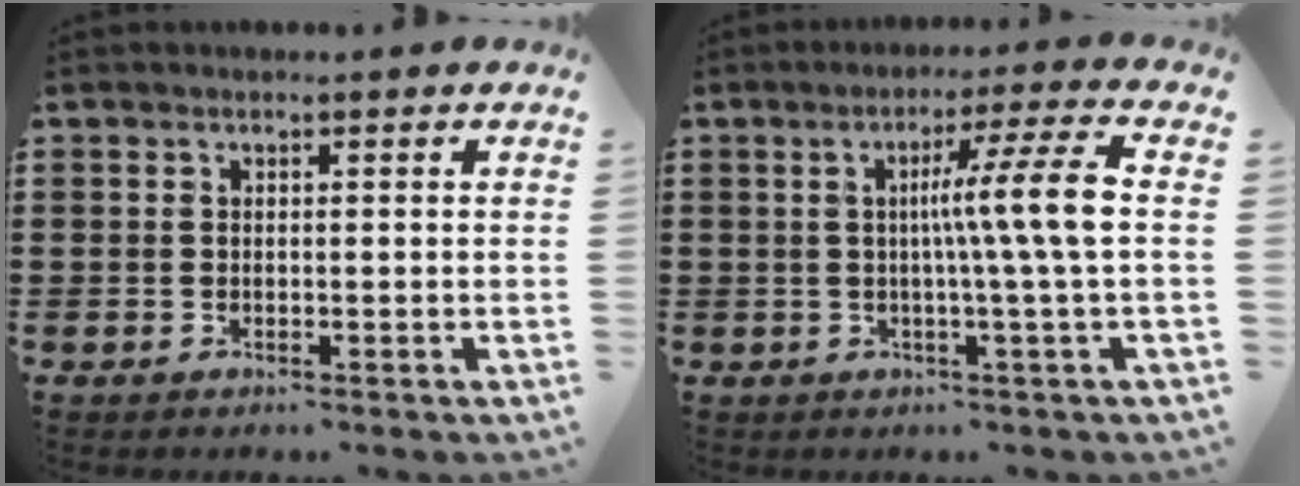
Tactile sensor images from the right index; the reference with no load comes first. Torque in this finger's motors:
{"motor_torque": [1.45, -0.14, 0.33, 0.17]}